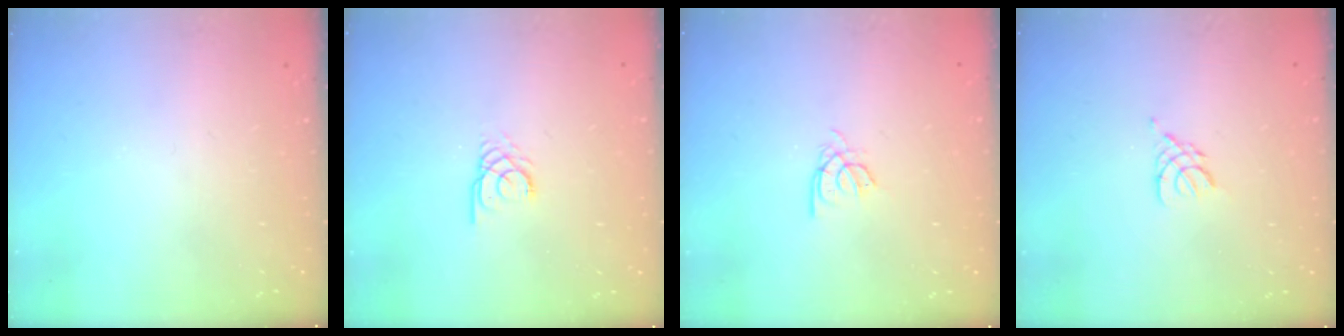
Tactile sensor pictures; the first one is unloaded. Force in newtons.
{"total": 2.4, "press": 2.4, "slide": 0.3}
{"total": 2.4, "press": 2.4, "slide": 0.4}
{"total": 3.0, "press": 3.0, "slide": 0.6}